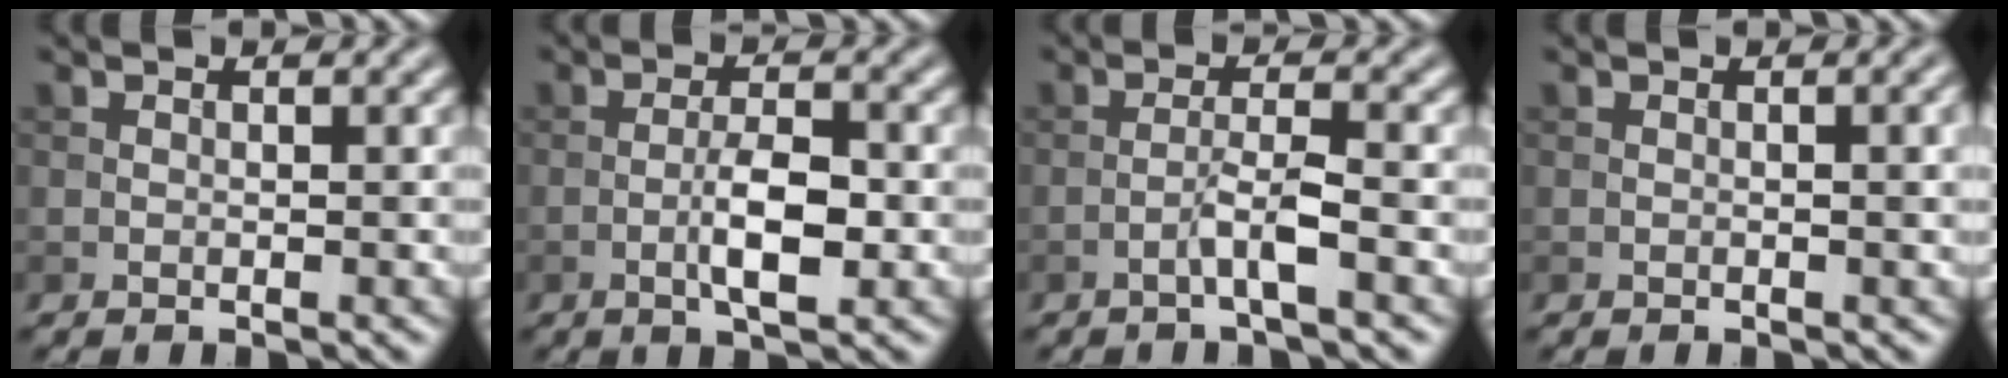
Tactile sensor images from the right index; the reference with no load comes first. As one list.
[{"total": 4.0, "force": [-1.1, 1.1, 3.7], "torque": [-0.069, 0.002, -0.022]}, {"total": 2.5, "force": [-1.3, 0.0, 2.2], "torque": [-0.042, 0.010, -0.028]}, {"total": 2.3, "force": [0.1, 0.7, 2.2], "torque": [-0.024, 0.003, -0.001]}]